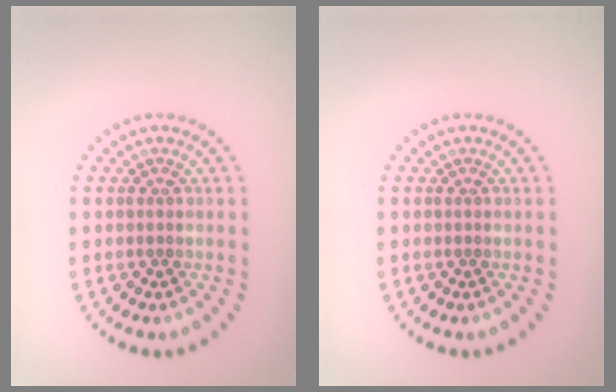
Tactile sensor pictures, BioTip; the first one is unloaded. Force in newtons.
{"total": 0.0}